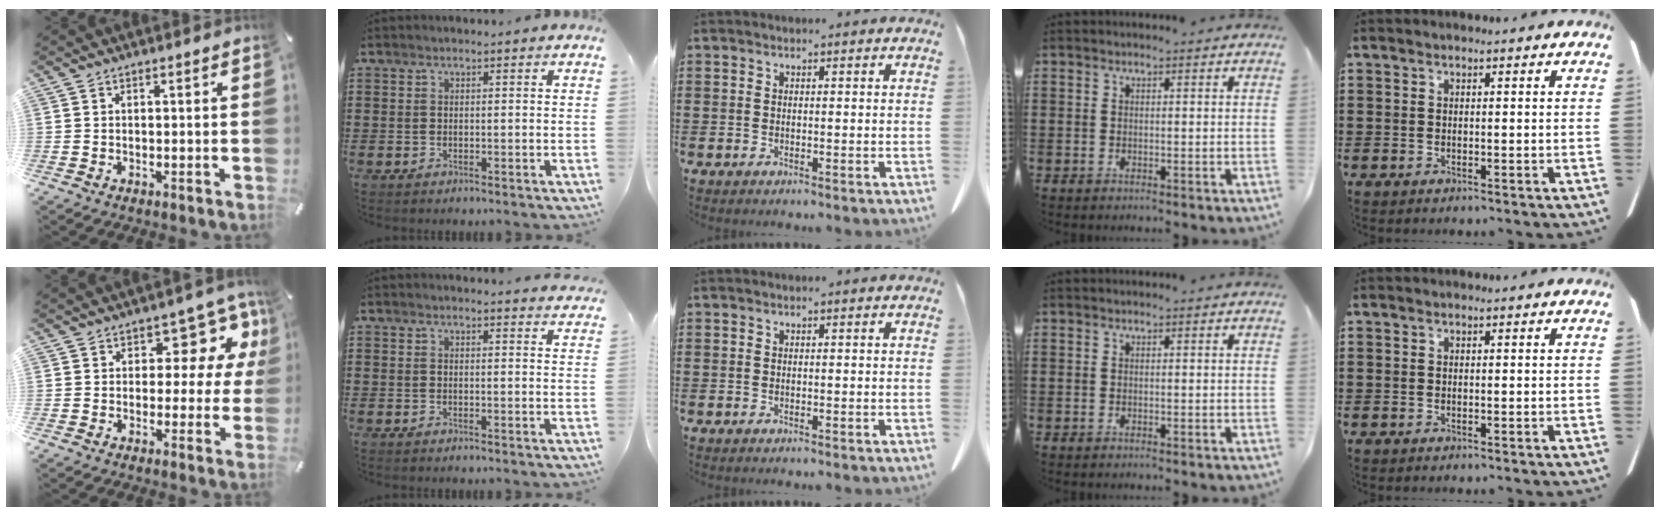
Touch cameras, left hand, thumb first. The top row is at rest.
{"thumb": {"total": 9.6, "force": [3.8, 6.2, 6.2], "torque": [-0.066, -0.033, 0.064]}, "index": {"total": 1.7, "force": [1.7, 0.0, 0.2], "torque": [0.000, -0.003, 0.031]}}